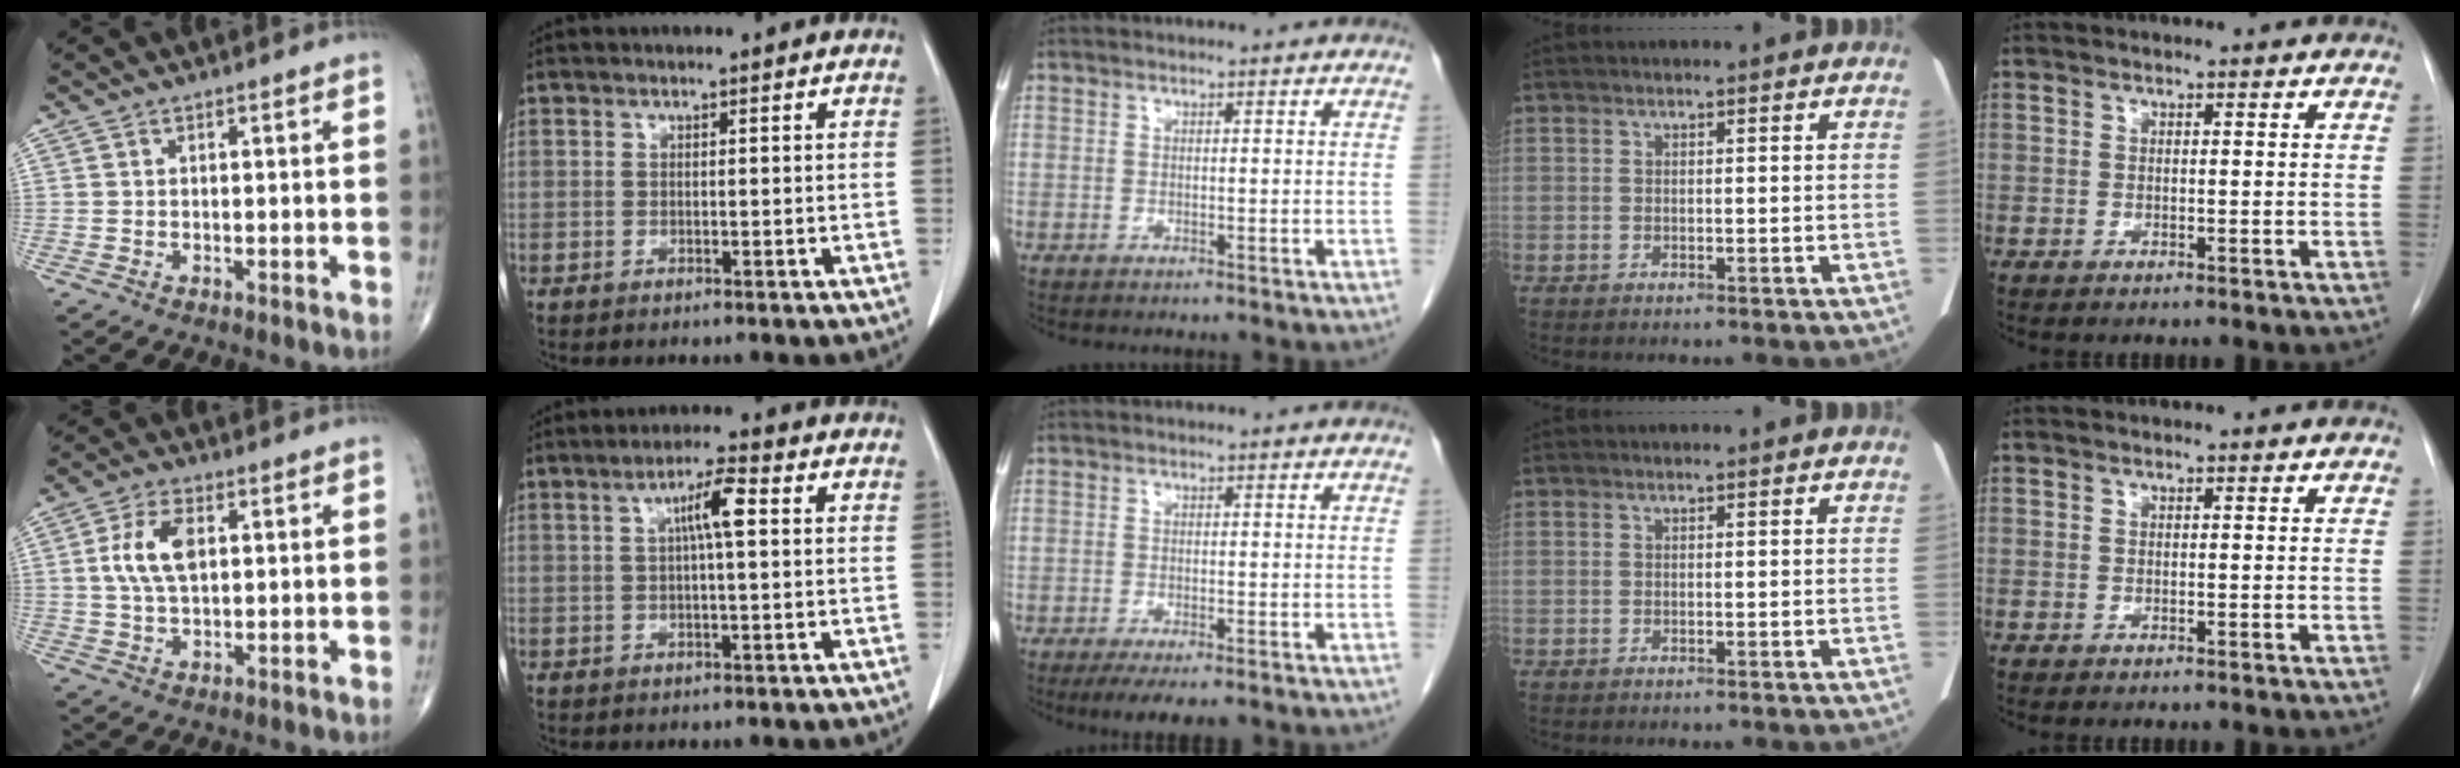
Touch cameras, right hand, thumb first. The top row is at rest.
{"thumb": {"total": 8.0, "force": [1.5, 4.2, 6.6], "torque": [-0.131, 0.003, 0.029]}, "index": {"total": 5.2, "force": [1.1, 0.4, 5.1], "torque": [-0.090, 0.011, 0.016]}, "middle": {"total": 4.9, "force": [-3.5, 1.2, 3.3], "torque": [-0.048, -0.013, -0.050]}}